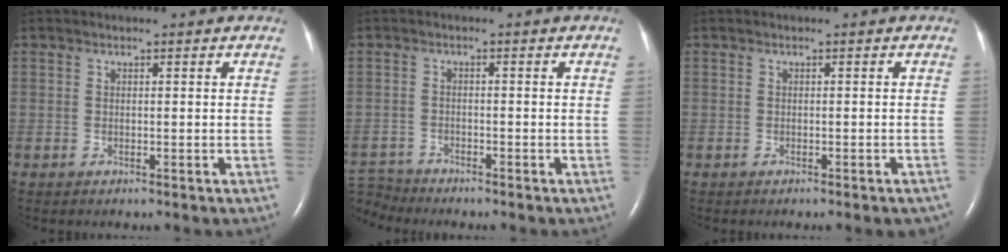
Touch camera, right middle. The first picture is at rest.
{"total": 4.9, "force": [-4.8, 0.5, -0.3], "torque": [0.000, -0.008, -0.095]}
{"total": 2.5, "force": [-2.1, 0.2, 1.3], "torque": [-0.007, -0.003, -0.023]}